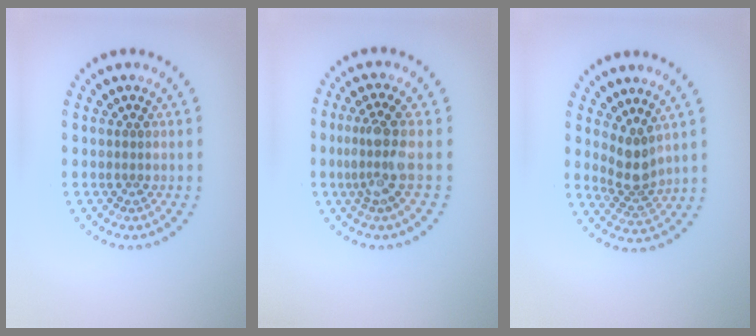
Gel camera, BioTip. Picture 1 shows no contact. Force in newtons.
{"total": 3.3, "press": 2.5, "slide": 2.1}
{"total": 2.9, "press": 2.3, "slide": 1.8}